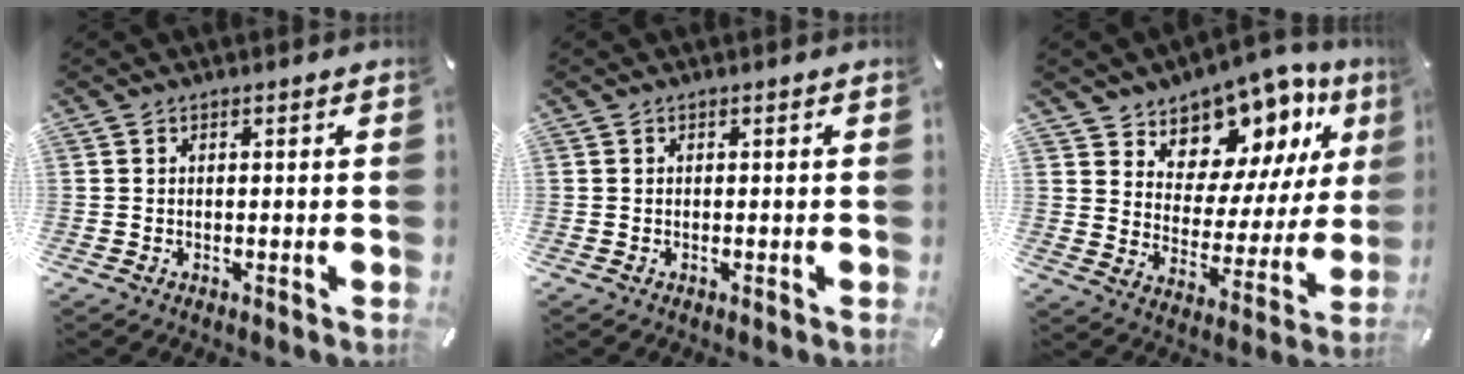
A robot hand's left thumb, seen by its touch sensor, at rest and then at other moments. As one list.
[{"total": 0.0}, {"total": 11.2, "force": [8.6, 7.0, 1.5], "torque": [-0.026, -0.099, 0.155]}]